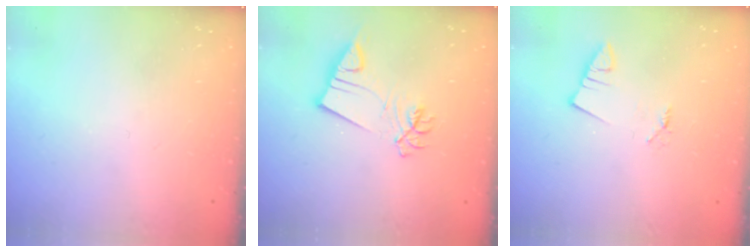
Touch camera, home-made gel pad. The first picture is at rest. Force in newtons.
{"total": 8.0, "press": 7.9, "slide": 1.0}
{"total": 1.3, "press": 1.3, "slide": 0.0}